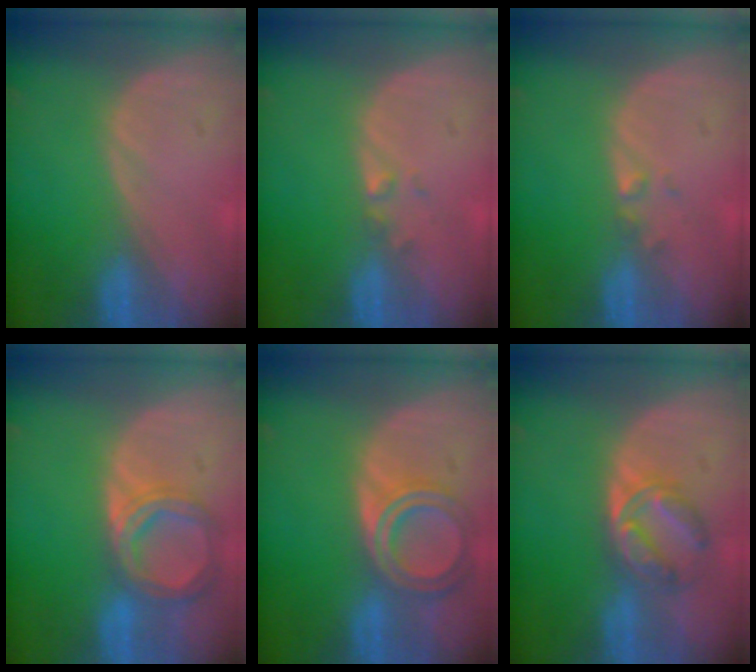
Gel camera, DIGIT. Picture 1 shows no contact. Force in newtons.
{"total": 1.3, "press": 1.0, "slide": 0.8}
{"total": 1.3, "press": 1.0, "slide": 0.8}
{"total": 6.7, "press": 6.1, "slide": 2.7}
{"total": 6.5, "press": 5.8, "slide": 2.9}
{"total": 5.8, "press": 5.5, "slide": 1.7}